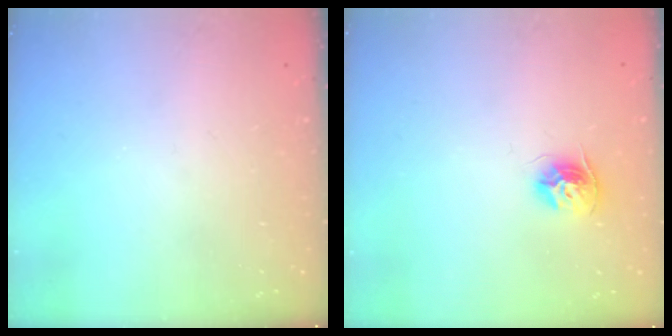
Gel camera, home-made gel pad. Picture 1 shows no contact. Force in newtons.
{"total": 9.9, "press": 9.8, "slide": 0.9}